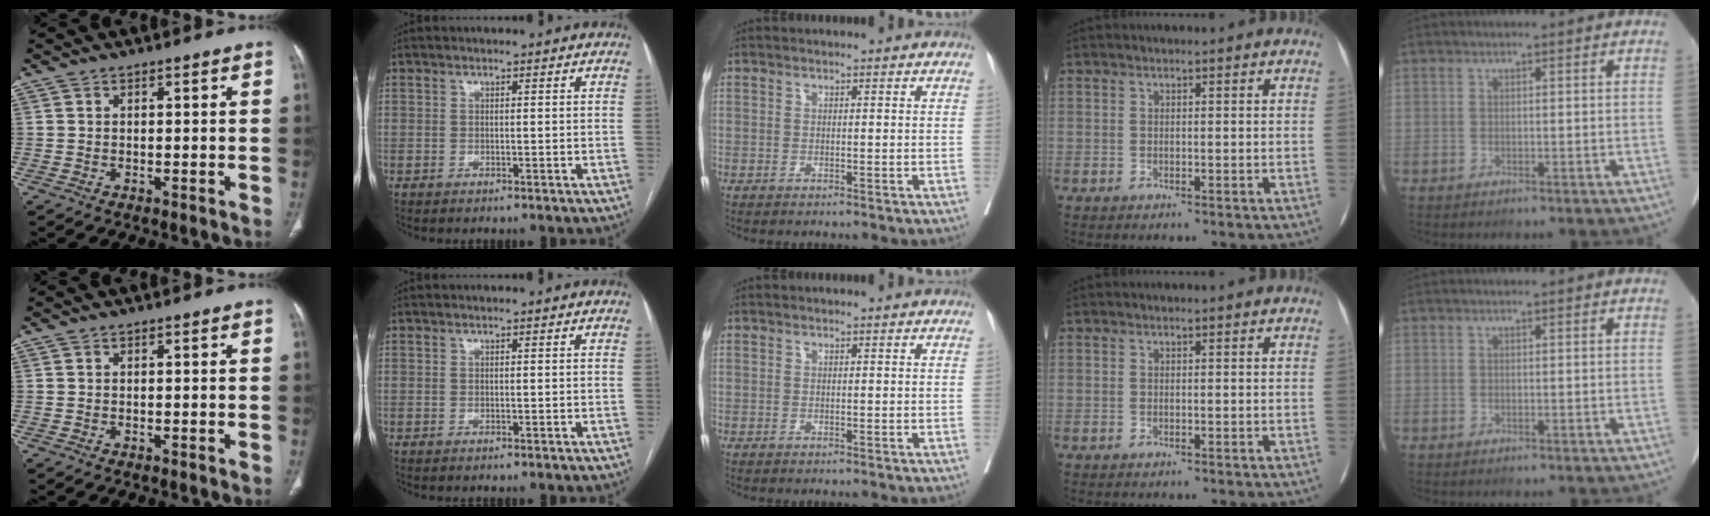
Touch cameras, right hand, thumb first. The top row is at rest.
{}